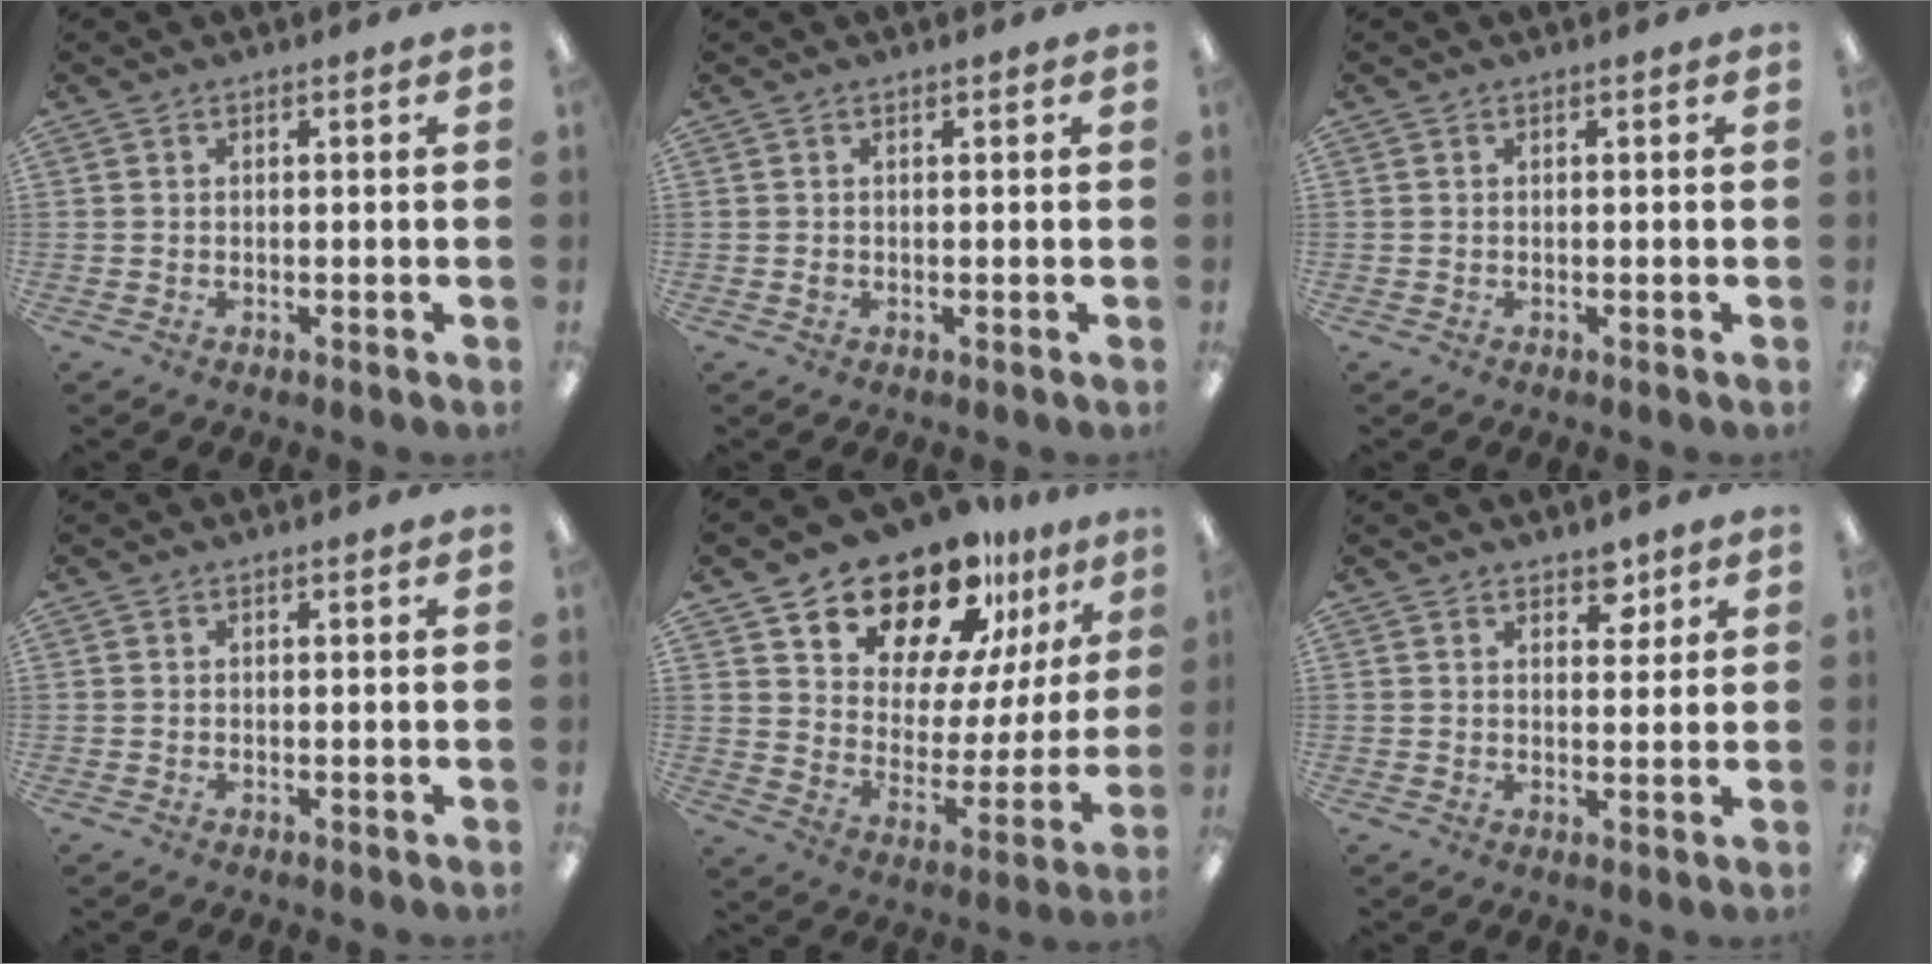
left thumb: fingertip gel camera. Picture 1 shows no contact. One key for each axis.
{"total": 0.8, "fx": 0.0, "fy": 0.6, "fz": 0.4, "tx": -0.009, "ty": 0.003, "tz": -0.002}
{"total": 0.0}
{"total": 0.0}
{"total": 18.6, "fx": 16.3, "fy": 7.0, "fz": 5.7, "tx": -0.105, "ty": -0.133, "tz": 0.290}
{"total": 4.0, "fx": 3.1, "fy": 2.2, "fz": 1.5, "tx": 0.005, "ty": -0.020, "tz": 0.048}